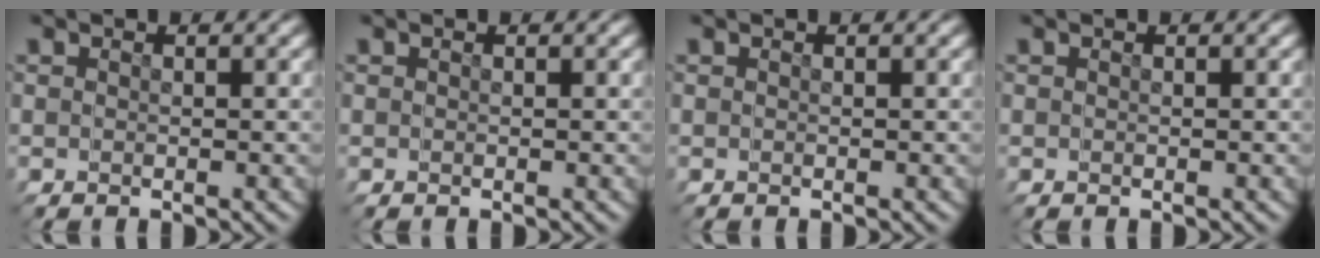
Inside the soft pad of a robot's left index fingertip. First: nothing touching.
{"total": 0.0}
{"total": 0.0}
{"total": 0.0}